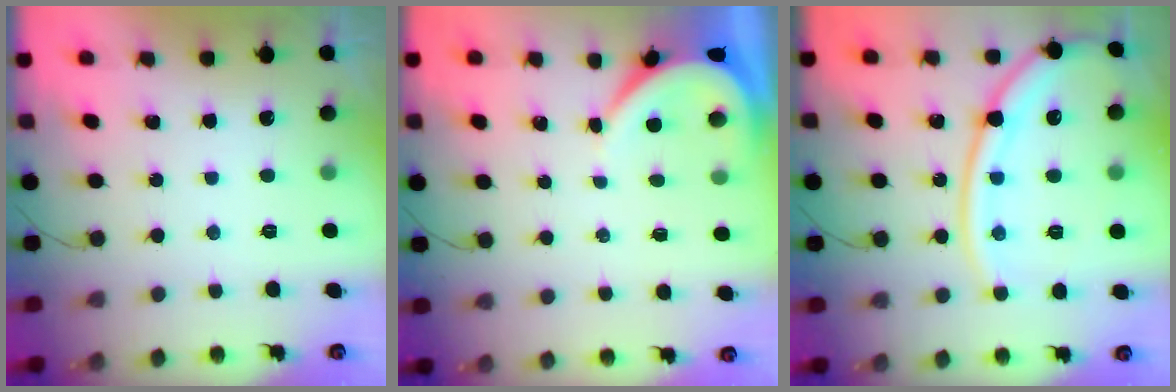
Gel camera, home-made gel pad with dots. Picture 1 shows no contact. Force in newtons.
{"total": 3.8, "press": 3.7, "slide": 0.4}
{"total": 15.6, "press": 15.5, "slide": 1.7}